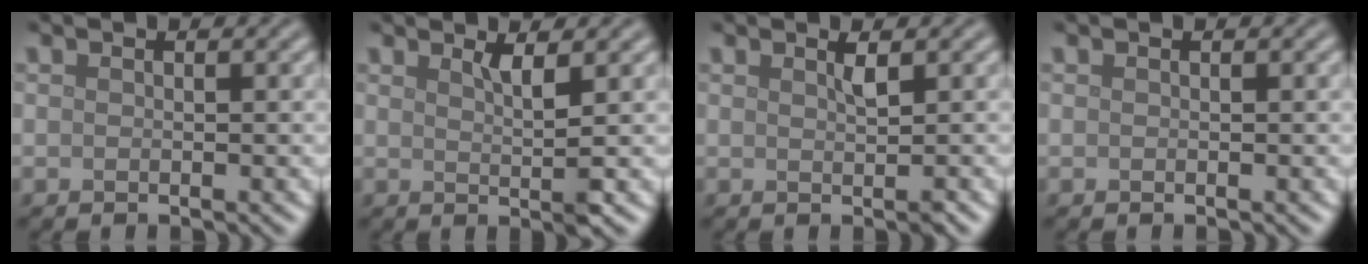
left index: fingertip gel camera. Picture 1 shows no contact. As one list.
[{"total": 2.2, "force": [1.0, 0.4, 2.0], "torque": [-0.028, -0.002, 0.012]}, {"total": 1.2, "force": [0.5, 0.1, 1.1], "torque": [-0.018, -0.001, 0.007]}, {"total": 0.0}]